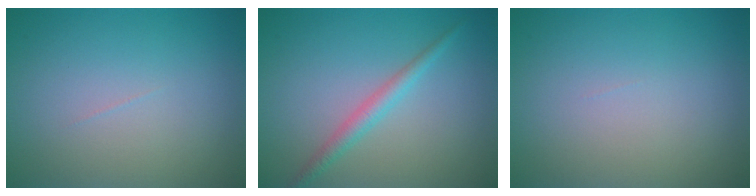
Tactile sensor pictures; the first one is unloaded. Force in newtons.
{"total": 2.0, "press": 2.0, "slide": 0.1}
{"total": 0.0}